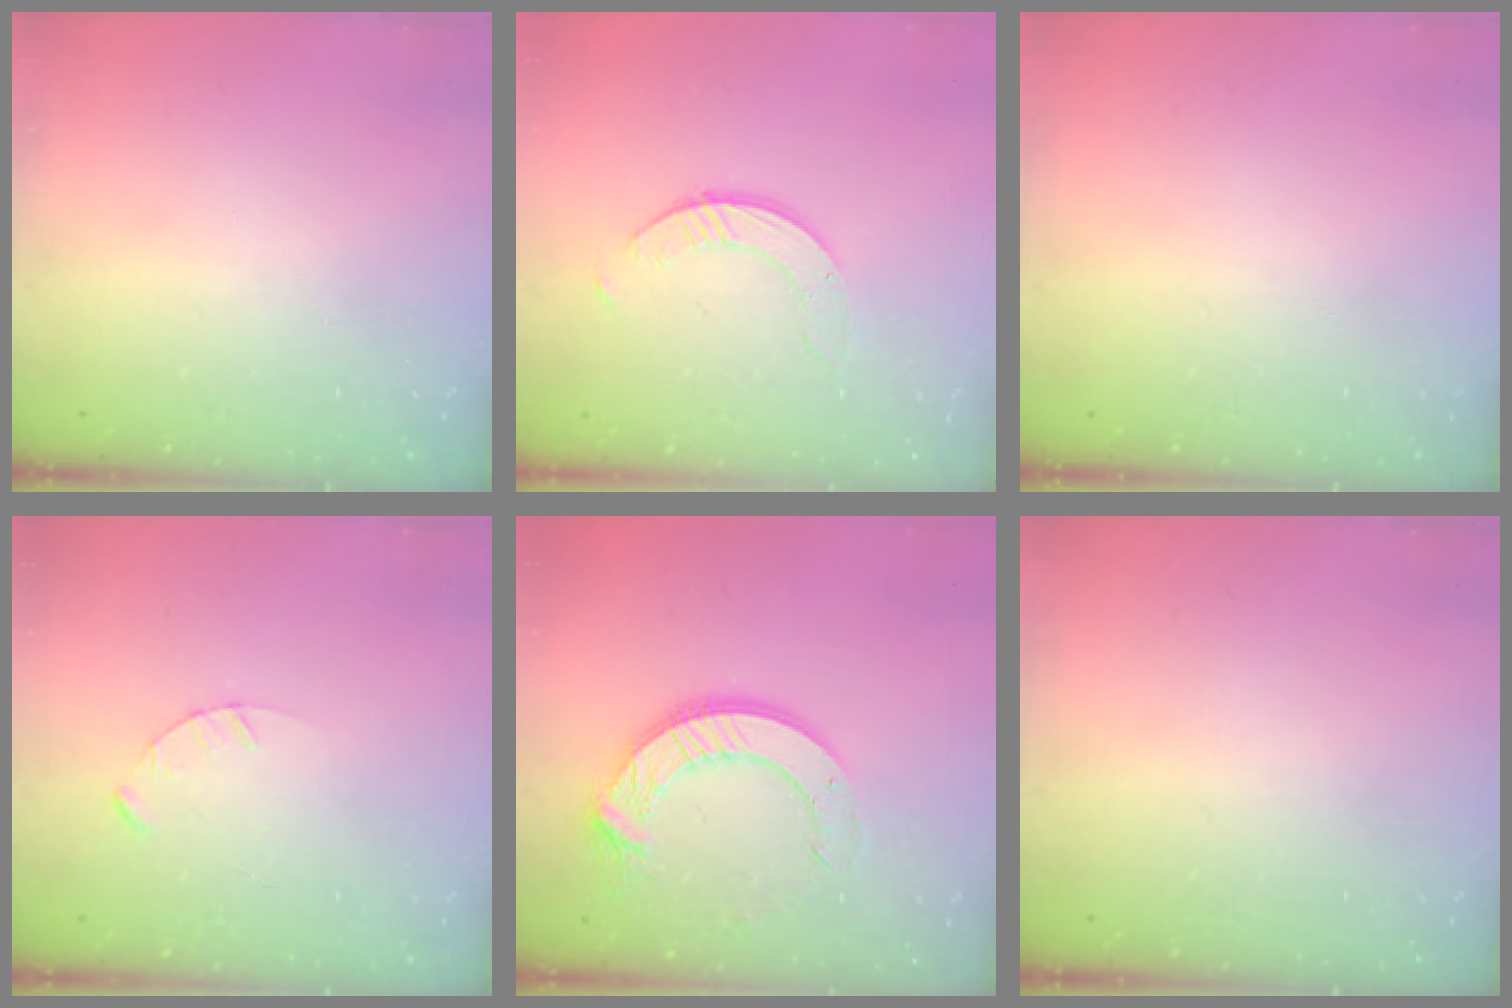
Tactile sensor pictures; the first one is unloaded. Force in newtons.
{"total": 3.1, "press": 3.1, "slide": 0.3}
{"total": 0.0}
{"total": 2.4, "press": 2.4, "slide": 0.3}
{"total": 14.7, "press": 14.7, "slide": 1.6}
{"total": 0.0}